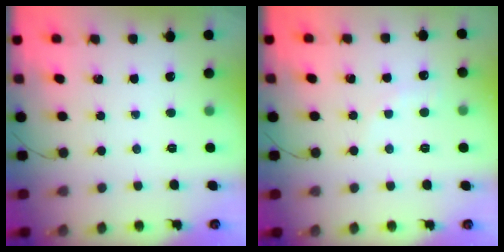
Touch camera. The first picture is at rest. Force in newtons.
{"total": 3.6, "press": 3.4, "slide": 1.2}